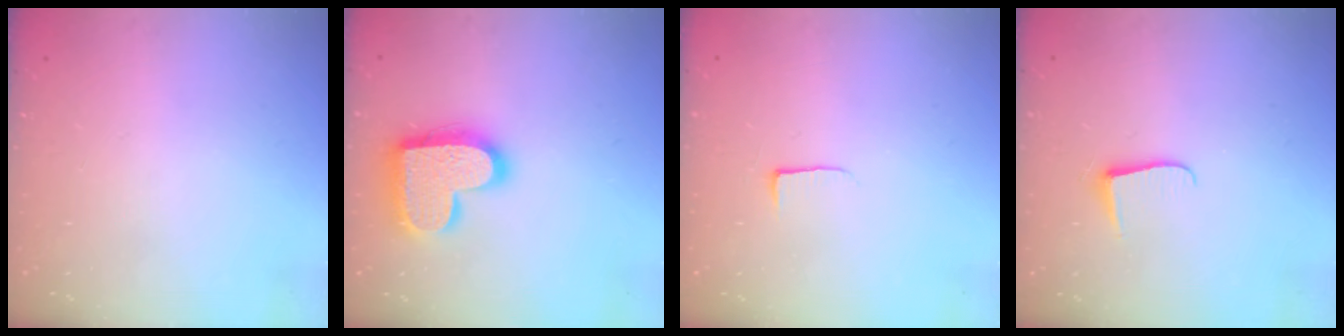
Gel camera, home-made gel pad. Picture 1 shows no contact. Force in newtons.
{"total": 19.6, "press": 19.5, "slide": 1.3}
{"total": 3.8, "press": 3.8, "slide": 0.5}
{"total": 5.6, "press": 5.6, "slide": 0.7}